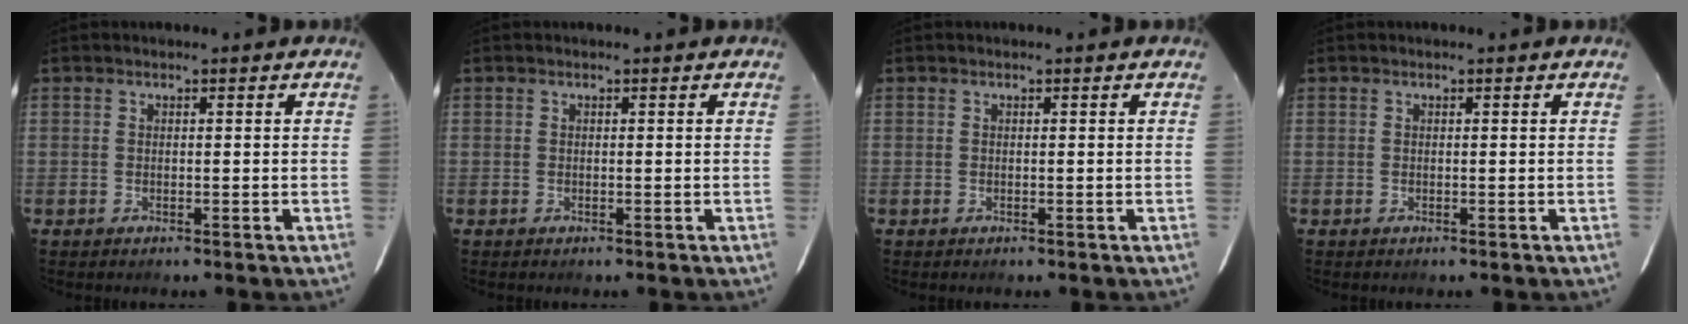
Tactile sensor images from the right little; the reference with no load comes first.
{"total": 0.0}
{"total": 0.0}
{"total": 0.0}